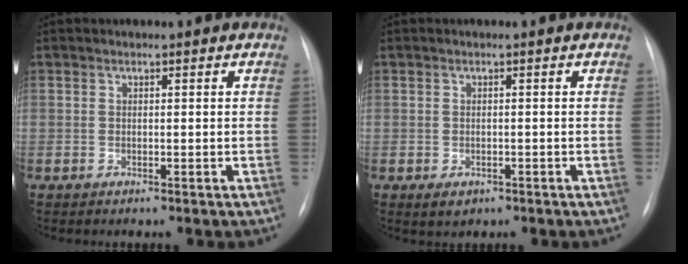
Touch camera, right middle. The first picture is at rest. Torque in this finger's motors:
{"motor_torque": [0.40, -0.35, 0.11, 0.01]}